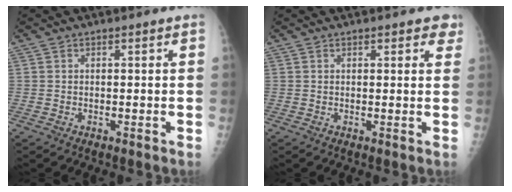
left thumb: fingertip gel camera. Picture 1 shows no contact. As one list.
[{"total": 3.1, "force": [2.0, 1.3, 1.9], "torque": [-0.001, -0.006, 0.020]}]